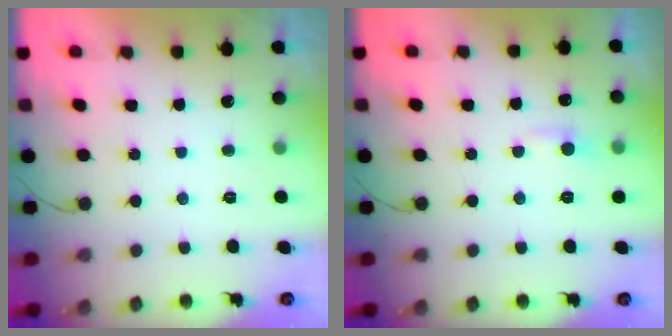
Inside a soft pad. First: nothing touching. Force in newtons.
{"total": 4.6, "press": 4.6, "slide": 0.5}